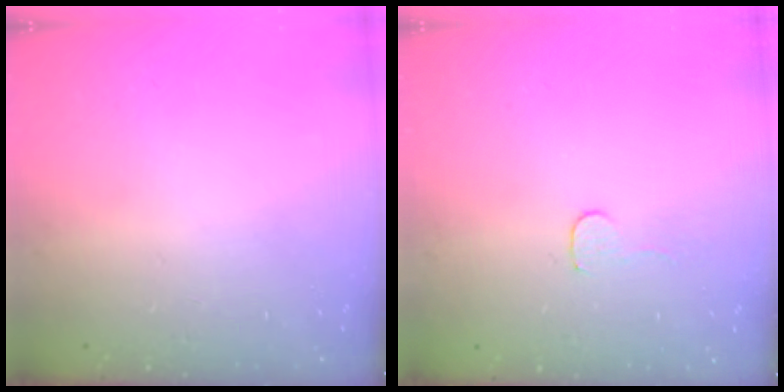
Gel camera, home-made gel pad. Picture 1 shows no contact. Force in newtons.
{"total": 3.5, "press": 3.5, "slide": 0.3}